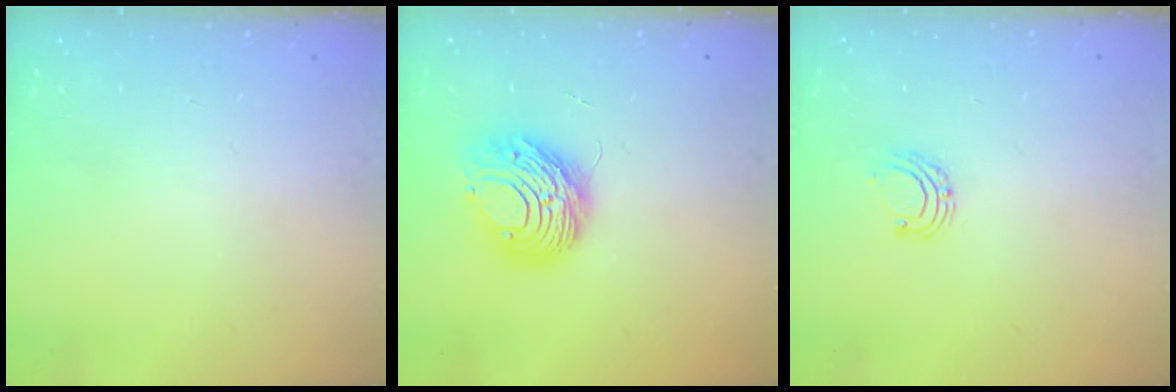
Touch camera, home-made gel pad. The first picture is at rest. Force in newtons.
{"total": 9.7, "press": 9.7, "slide": 1.2}
{"total": 5.9, "press": 5.9, "slide": 0.6}